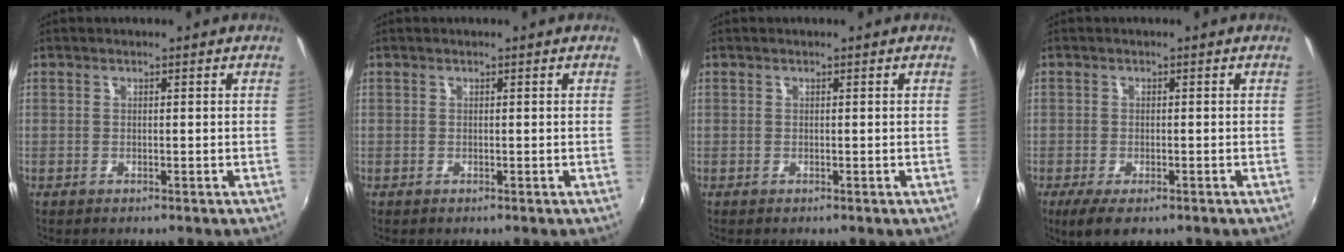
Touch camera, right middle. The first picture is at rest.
{"total": 0.0}
{"total": 0.0}
{"total": 5.0, "force": [-3.1, 1.9, 3.4], "torque": [-0.076, -0.020, -0.051]}